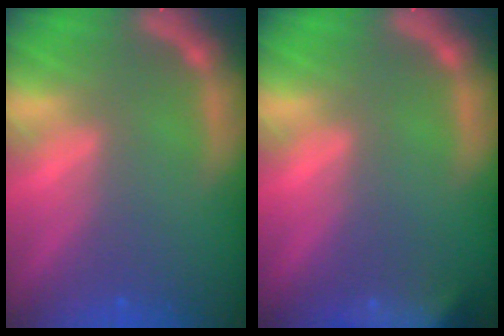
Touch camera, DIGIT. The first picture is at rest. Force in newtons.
{"total": 9.5}